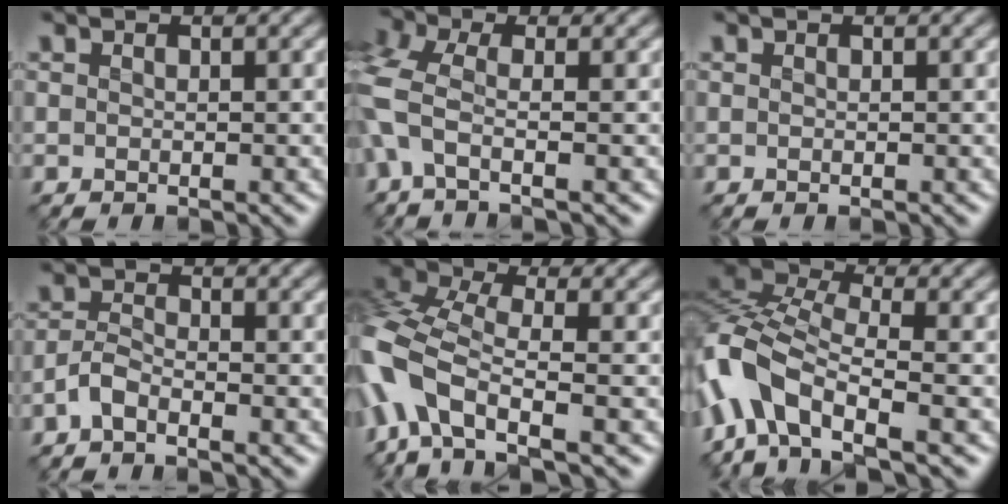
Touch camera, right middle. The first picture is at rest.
{"total": 5.1, "force": [-1.0, 2.4, 4.4], "torque": [-0.135, -0.002, -0.034]}
{"total": 0.0}
{"total": 1.9, "force": [-1.6, 0.5, 0.9], "torque": [-0.020, 0.005, -0.041]}
{"total": 9.8, "force": [-3.8, 5.2, 7.4], "torque": [-0.188, 0.004, -0.095]}
{"total": 9.0, "force": [-4.9, 4.3, 6.2], "torque": [-0.132, 0.010, -0.115]}